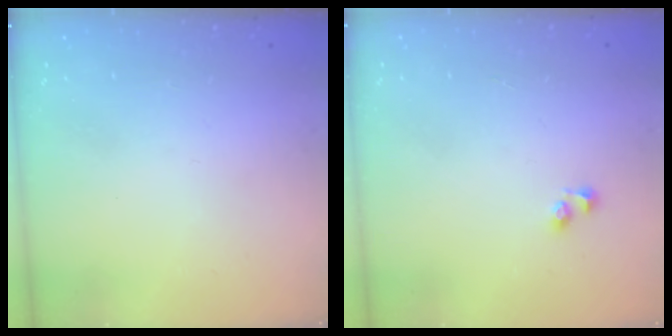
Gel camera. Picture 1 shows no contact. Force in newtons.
{"total": 2.6, "press": 2.3, "slide": 1.2}